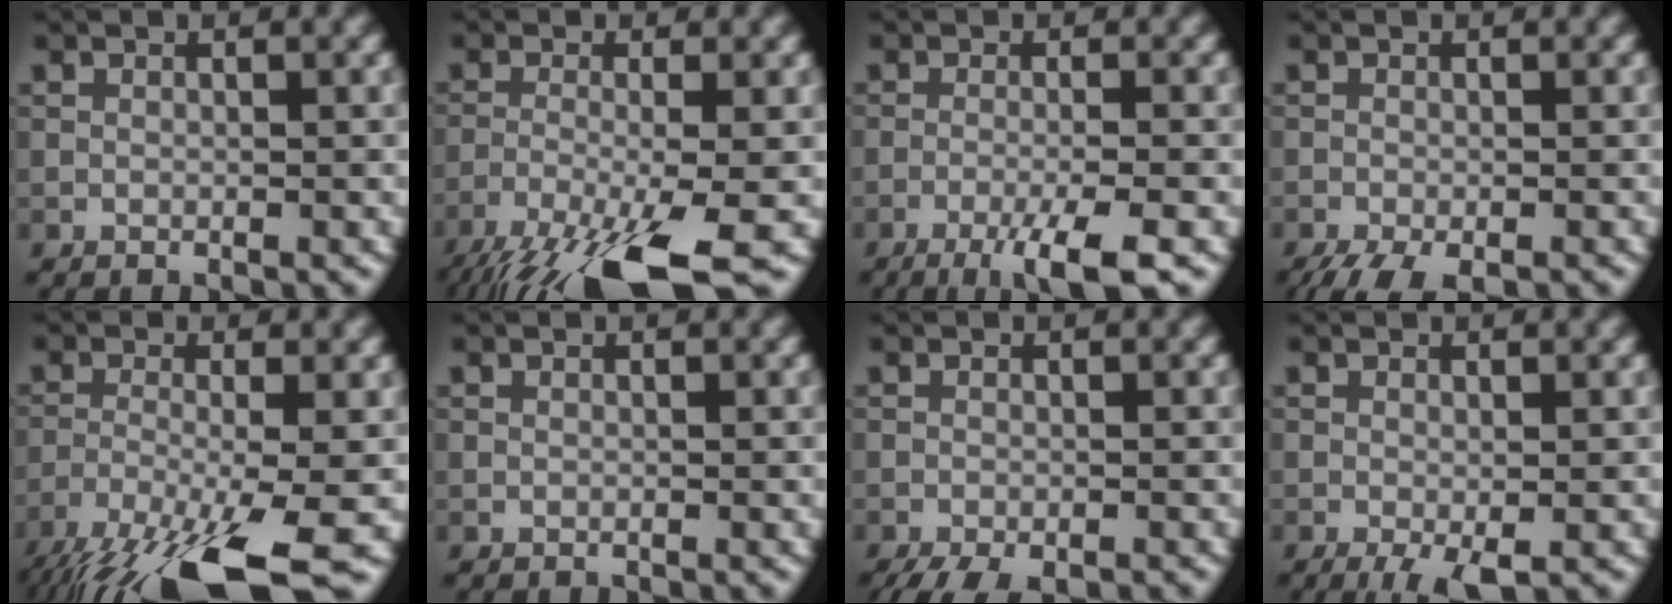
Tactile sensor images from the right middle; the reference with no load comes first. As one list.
[{"total": 10.8, "force": [-6.7, 2.2, 8.2], "torque": [-0.146, -0.018, -0.121]}, {"total": 5.3, "force": [-3.0, 0.9, 4.3], "torque": [-0.063, 0.001, -0.057]}, {"total": 3.9, "force": [-2.9, 1.0, 2.4], "torque": [-0.040, -0.009, -0.053]}, {"total": 11.5, "force": [-7.1, 2.3, 8.7], "torque": [-0.157, -0.019, -0.126]}, {"total": 0.0}, {"total": 4.3, "force": [-3.4, 1.1, 2.4], "torque": [-0.037, -0.009, -0.054]}, {"total": 2.2, "force": [-0.9, 0.5, 1.9], "torque": [-0.035, -0.008, -0.015]}]